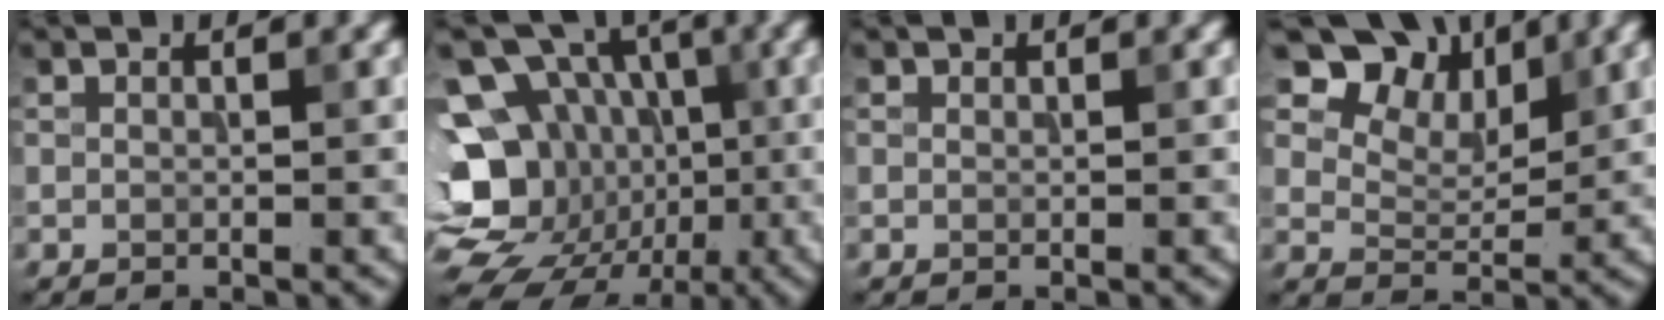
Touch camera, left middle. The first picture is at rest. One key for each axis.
{"total": 12.9, "fx": -2.0, "fy": 10.9, "fz": 6.6, "tx": -0.118, "ty": -0.008, "tz": -0.035}
{"total": 0.0}
{"total": 6.6, "fx": 4.1, "fy": 4.0, "fz": 3.2, "tx": -0.053, "ty": -0.002, "tz": 0.068}